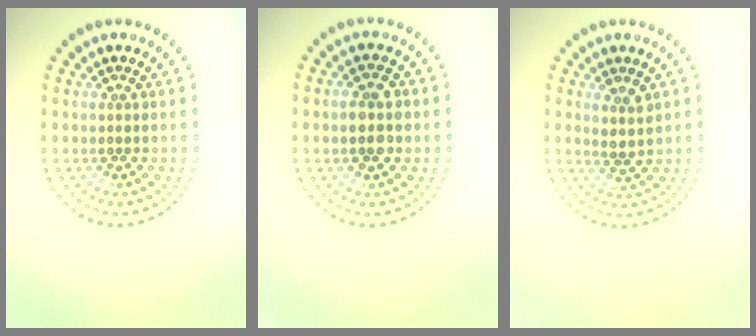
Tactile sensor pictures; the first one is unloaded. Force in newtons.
{"total": 2.8, "press": 2.8, "slide": 0.1}
{"total": 2.0, "press": 1.5, "slide": 1.3}